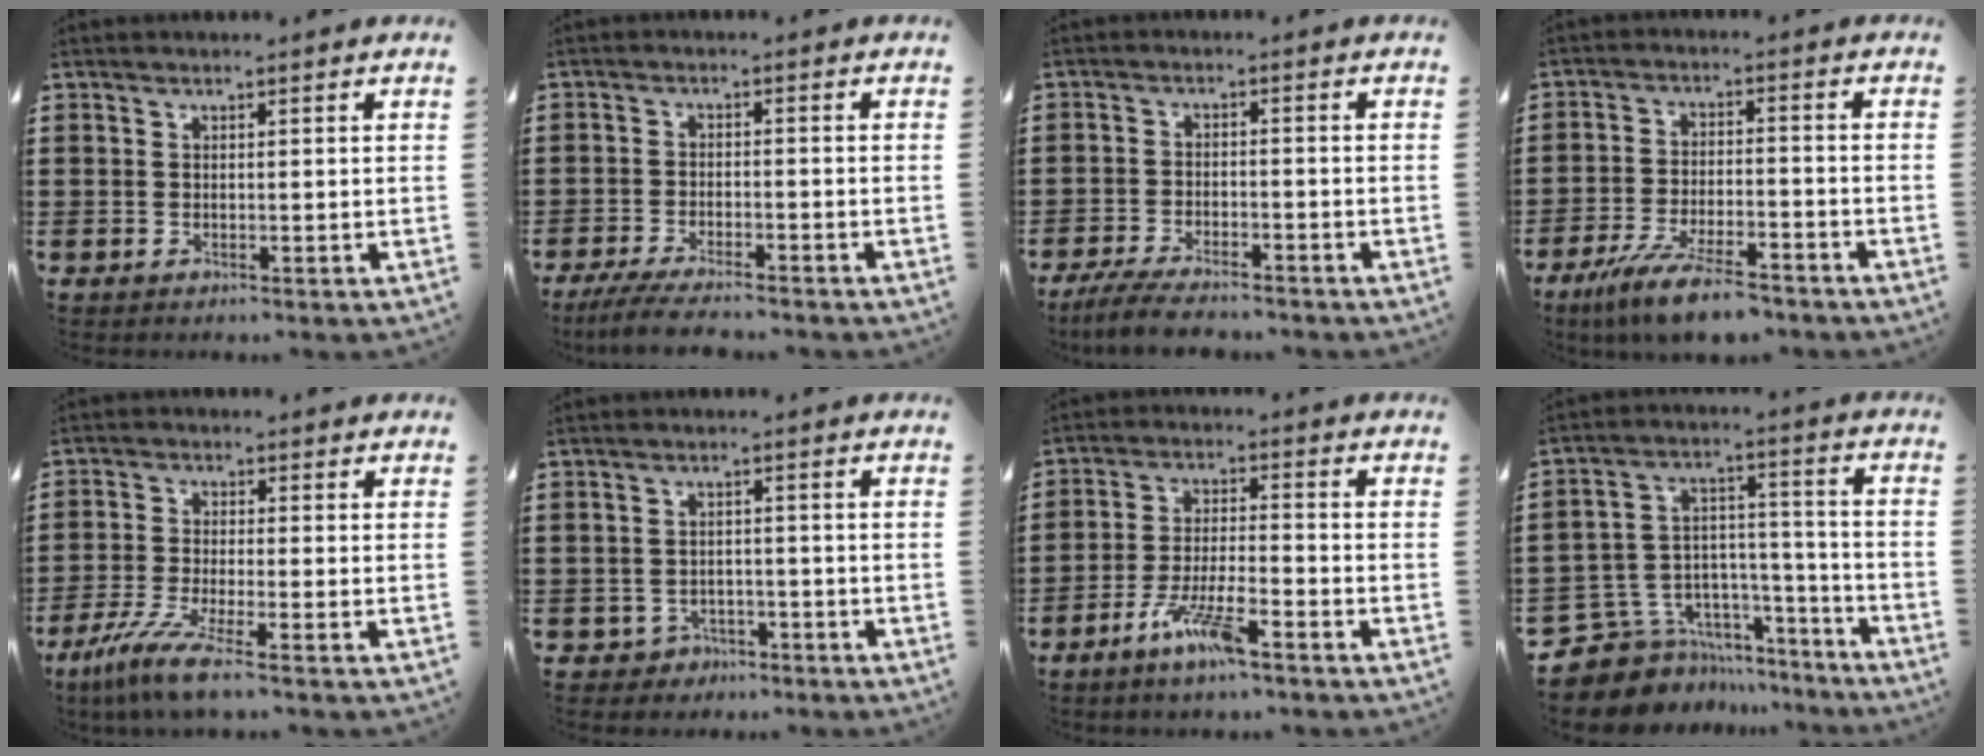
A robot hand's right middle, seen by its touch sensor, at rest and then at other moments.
{"total": 4.4, "force": [-4.0, 0.3, 1.9], "torque": [-0.044, -0.009, -0.080]}
{"total": 4.9, "force": [-4.4, 0.6, 1.9], "torque": [-0.051, -0.008, -0.090]}
{"total": 8.0, "force": [-6.7, 1.2, 4.2], "torque": [-0.093, -0.002, -0.130]}
{"total": 6.4, "force": [-4.5, 0.2, 4.6], "torque": [-0.115, -0.026, -0.092]}
{"total": 2.2, "force": [-1.9, 1.1, -0.1], "torque": [-0.010, 0.002, -0.044]}
{"total": 7.2, "force": [-4.7, 1.2, 5.3], "torque": [-0.109, -0.001, -0.087]}
{"total": 8.5, "force": [-6.5, 5.2, 1.4], "torque": [-0.049, 0.004, -0.121]}